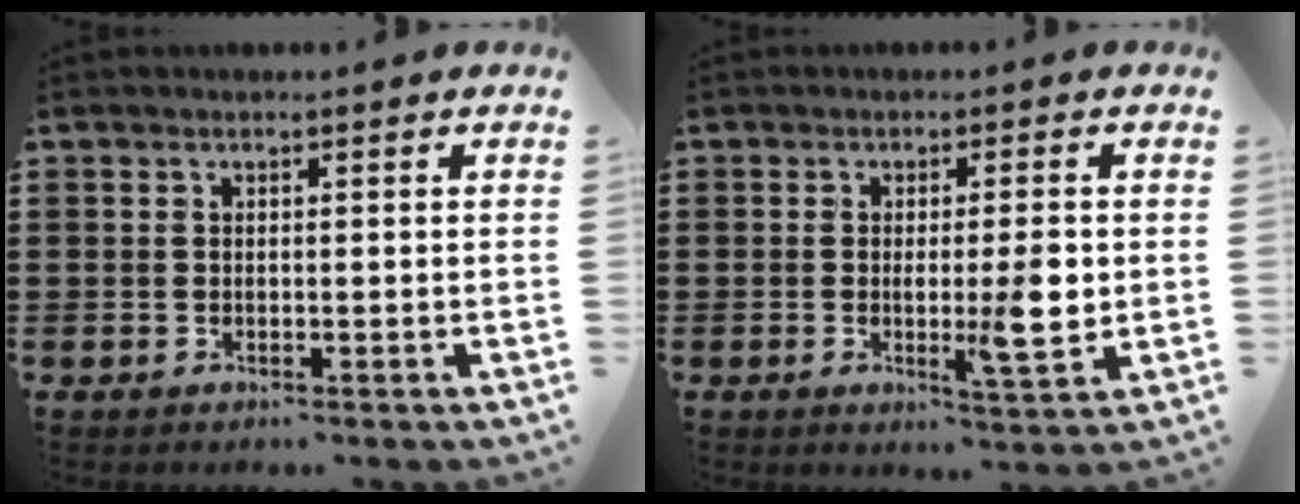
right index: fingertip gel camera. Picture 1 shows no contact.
{"total": 6.2, "force": [-0.5, 1.0, 6.1], "torque": [-0.098, -0.006, -0.010]}